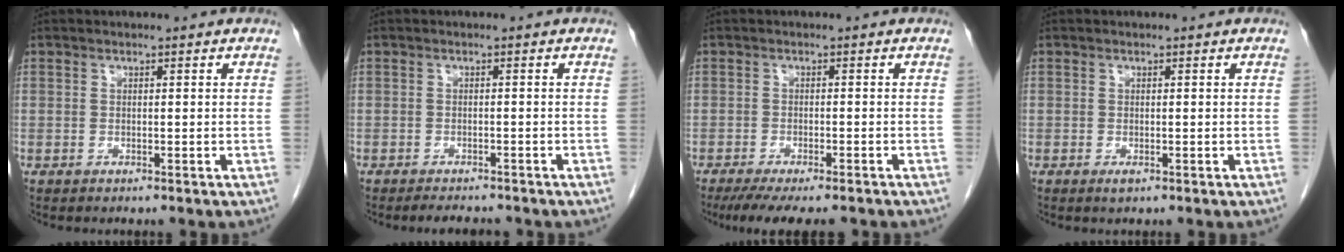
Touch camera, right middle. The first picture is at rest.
{"total": 3.5, "force": [-3.2, 1.0, 1.2], "torque": [-0.018, -0.005, -0.042]}
{"total": 10.0, "force": [-8.4, 1.8, 5.2], "torque": [-0.071, -0.013, -0.119]}
{"total": 0.8, "force": [-0.4, 0.3, 0.7], "torque": [-0.011, -0.001, -0.005]}